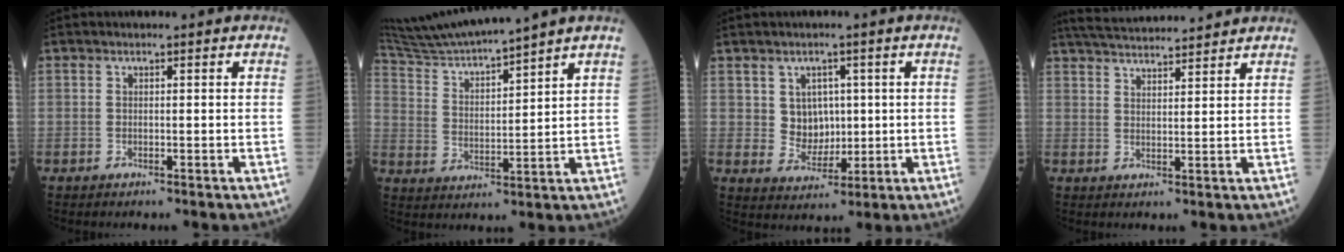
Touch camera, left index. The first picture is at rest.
{"total": 12.5, "force": [11.5, -1.8, 4.5], "torque": [-0.089, 0.004, 0.212]}
{"total": 7.3, "force": [1.0, 6.5, 3.2], "torque": [-0.062, 0.013, 0.029]}
{"total": 12.4, "force": [11.8, 0.6, 4.1], "torque": [-0.081, 0.027, 0.179]}